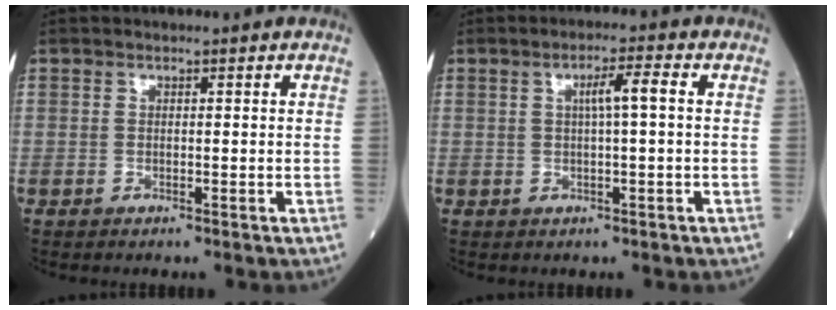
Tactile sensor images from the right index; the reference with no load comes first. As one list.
[{"total": 3.7, "force": [0.6, -0.1, 3.7], "torque": [-0.064, 0.007, 0.009]}]